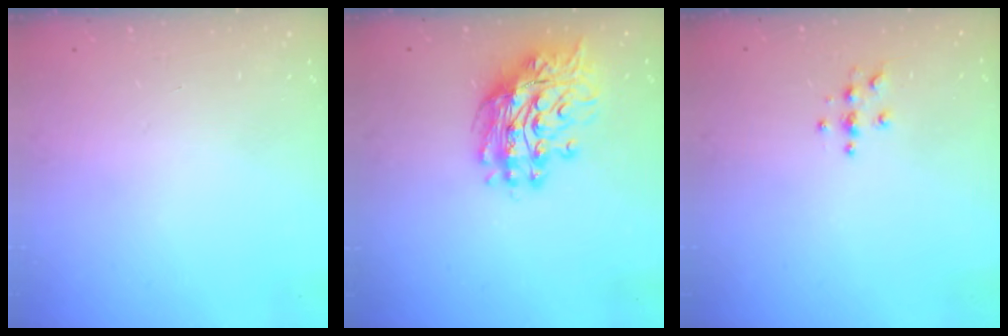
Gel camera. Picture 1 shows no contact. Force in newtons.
{"total": 14.5, "press": 14.4, "slide": 1.3}
{"total": 3.9, "press": 3.8, "slide": 0.4}